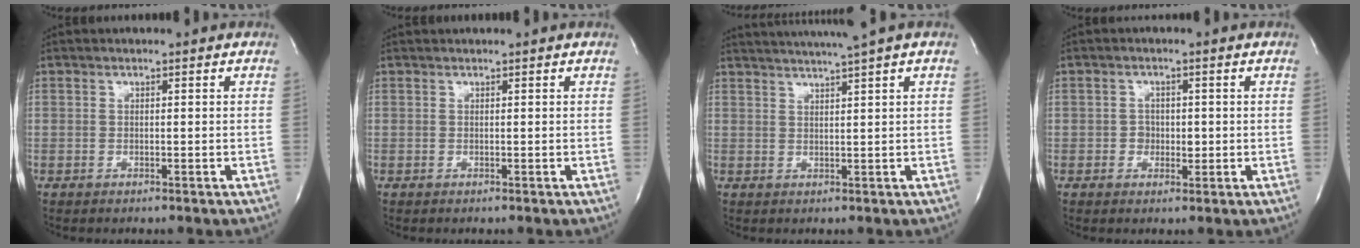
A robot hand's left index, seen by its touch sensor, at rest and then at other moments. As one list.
[{"total": 1.2, "force": [1.2, -0.2, 0.2], "torque": [-0.012, 0.010, 0.016]}, {"total": 7.3, "force": [6.1, -1.7, 3.6], "torque": [-0.058, 0.007, 0.084]}, {"total": 2.1, "force": [-0.2, 1.8, 1.0], "torque": [-0.012, -0.001, -0.003]}]